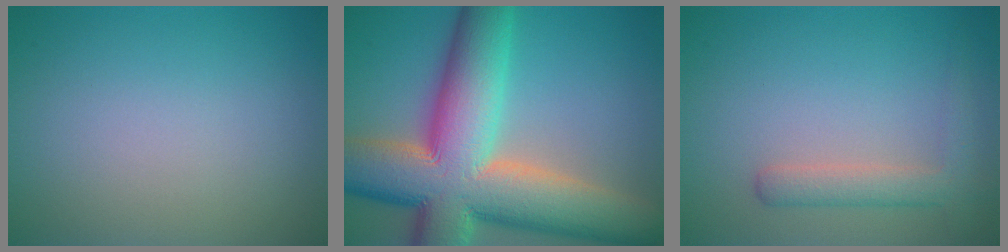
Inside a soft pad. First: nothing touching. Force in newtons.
{"total": 16.3, "press": 16.2, "slide": 1.1}
{"total": 2.8, "press": 2.8, "slide": 0.2}